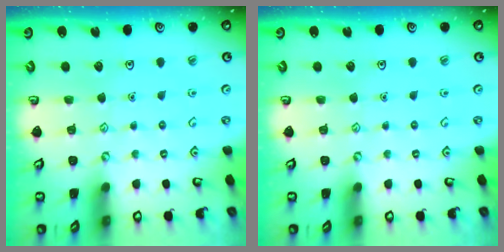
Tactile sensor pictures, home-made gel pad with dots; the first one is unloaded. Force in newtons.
{"total": 0.0}